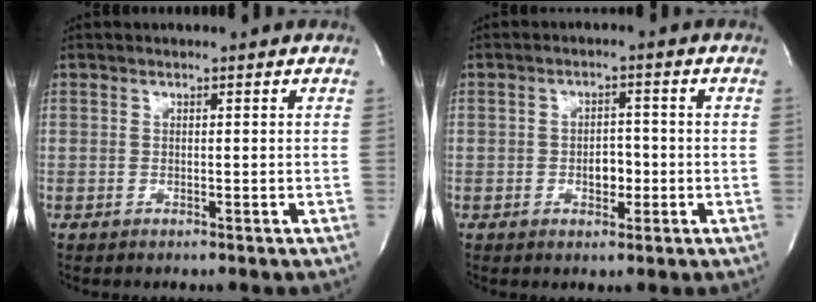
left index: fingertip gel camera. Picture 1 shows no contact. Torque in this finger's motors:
{"motor_torque": [0.06, -0.02, 0.07, 0.01]}